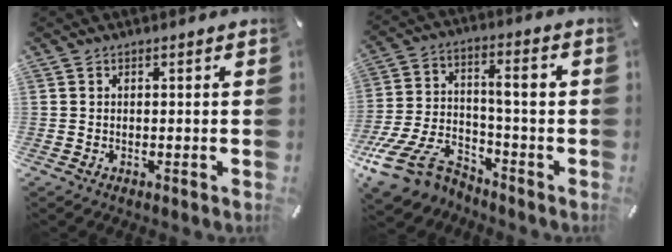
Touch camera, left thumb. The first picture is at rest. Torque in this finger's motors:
{"motor_torque": [1.63, 2.59, 1.61, 1.15, 0.16]}